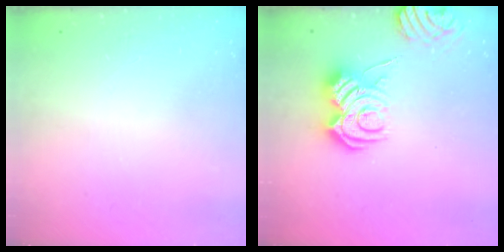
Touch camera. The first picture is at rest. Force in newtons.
{"total": 11.8, "press": 11.8, "slide": 1.0}